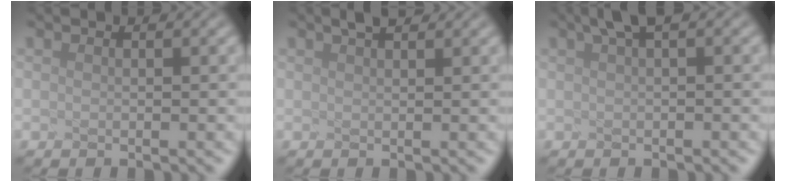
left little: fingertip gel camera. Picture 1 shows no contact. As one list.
[{"total": 0.6, "force": [0.4, -0.4, 0.1], "torque": [-0.003, 0.003, 0.017]}, {"total": 0.8, "force": [-0.1, -0.6, 0.4], "torque": [-0.025, 0.000, 0.034]}]